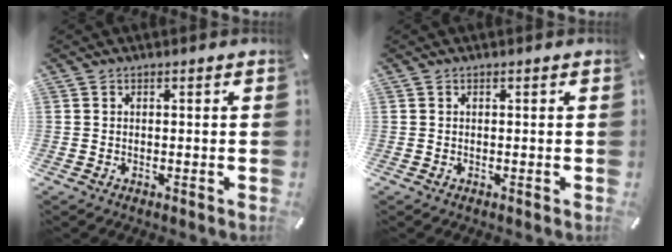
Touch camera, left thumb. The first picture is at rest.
{"total": 0.0}